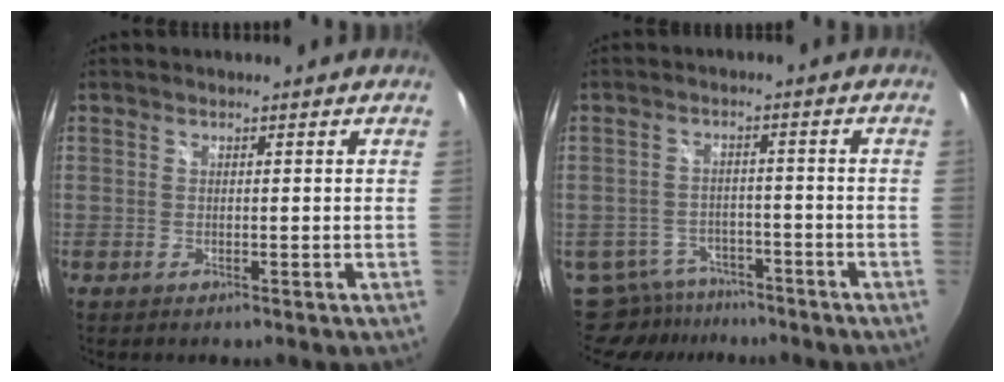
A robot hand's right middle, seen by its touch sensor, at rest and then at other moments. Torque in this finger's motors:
{"motor_torque": [-0.68, -0.41, -0.19, -0.06]}